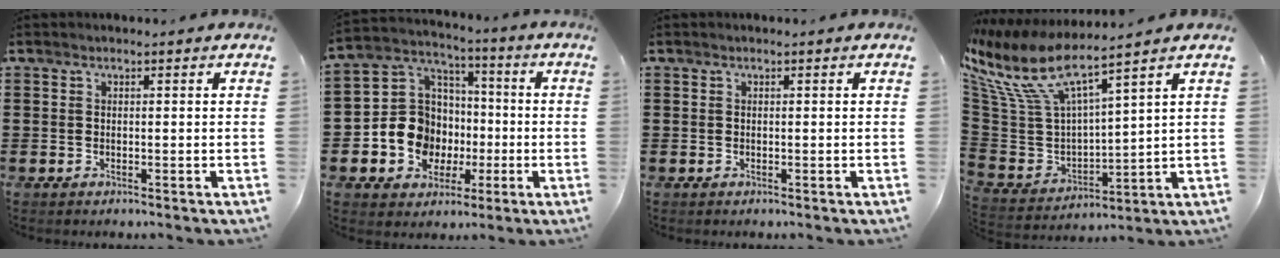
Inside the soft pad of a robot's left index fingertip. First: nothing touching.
{"total": 10.4, "force": [-2.0, 9.6, 3.6], "torque": [-0.123, 0.012, -0.034]}
{"total": 0.0}
{"total": 9.6, "force": [6.4, 2.6, 6.6], "torque": [-0.173, -0.048, 0.106]}